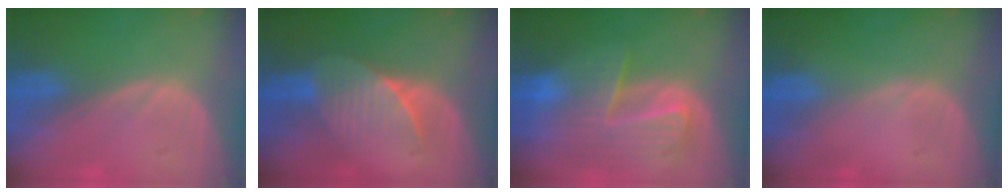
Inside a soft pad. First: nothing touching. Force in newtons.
{"total": 6.8, "press": 6.5, "slide": 2.2}
{"total": 10.3, "press": 8.9, "slide": 5.1}
{"total": 0.0}